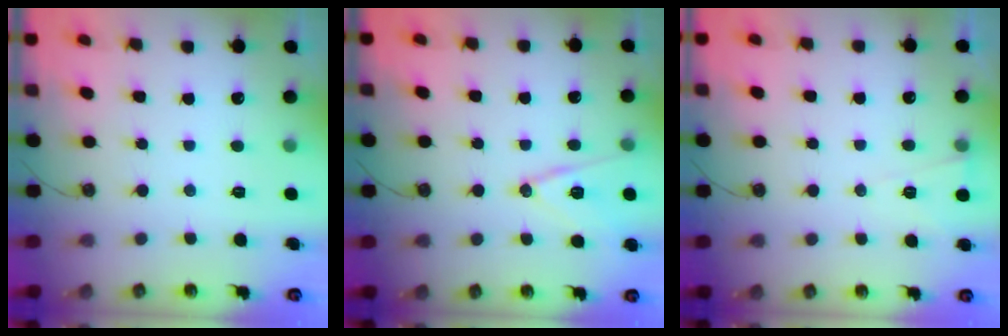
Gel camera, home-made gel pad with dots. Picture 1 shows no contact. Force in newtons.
{"total": 12.5, "press": 12.0, "slide": 3.4}
{"total": 5.3, "press": 3.1, "slide": 4.3}